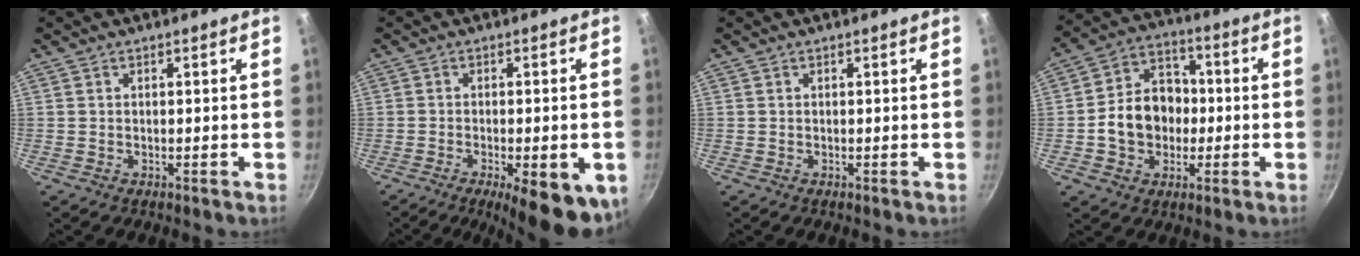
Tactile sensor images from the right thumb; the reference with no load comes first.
{"total": 13.0, "force": [-5.1, 4.3, 11.2], "torque": [-0.128, 0.006, -0.066]}
{"total": 0.0}
{"total": 12.7, "force": [-1.4, 10.2, 7.4], "torque": [-0.088, 0.030, -0.033]}